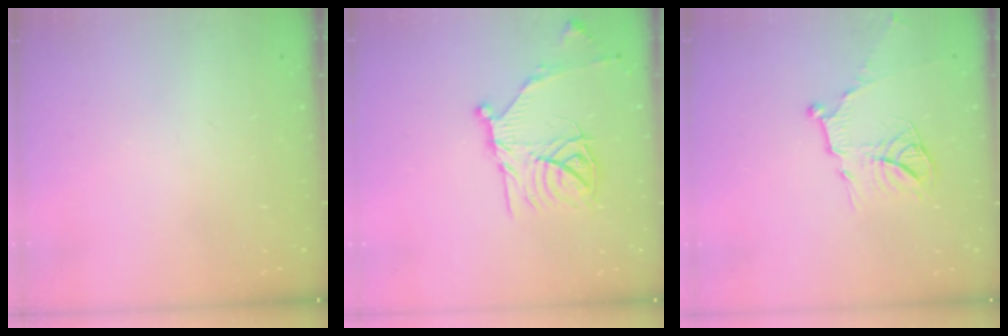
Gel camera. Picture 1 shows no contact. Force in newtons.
{"total": 17.1, "press": 17.1, "slide": 1.1}
{"total": 14.1, "press": 14.1, "slide": 1.4}